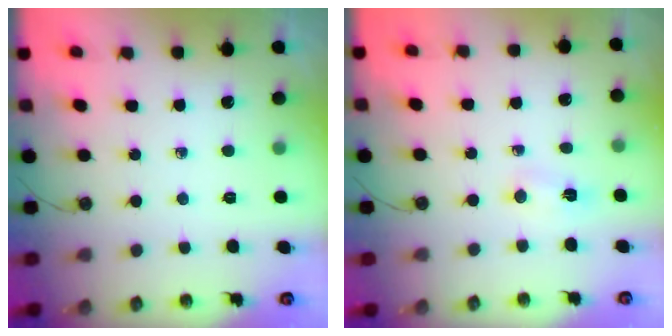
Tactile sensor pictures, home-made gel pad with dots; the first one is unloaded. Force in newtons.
{"total": 16.8, "press": 4.4, "slide": 16.2}